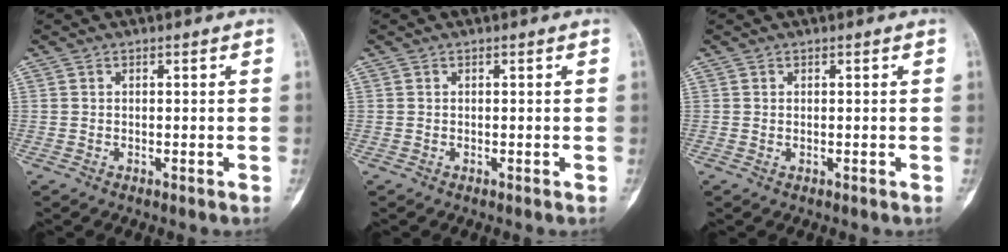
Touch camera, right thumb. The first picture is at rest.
{"total": 0.0}
{"total": 0.0}